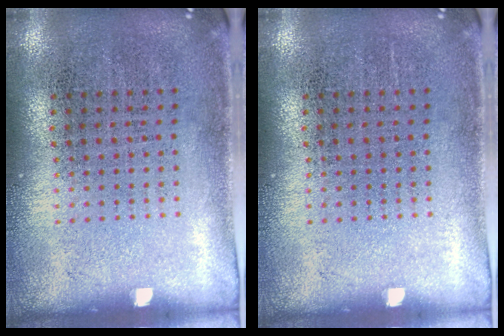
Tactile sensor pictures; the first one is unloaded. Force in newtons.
{"total": 0.0}